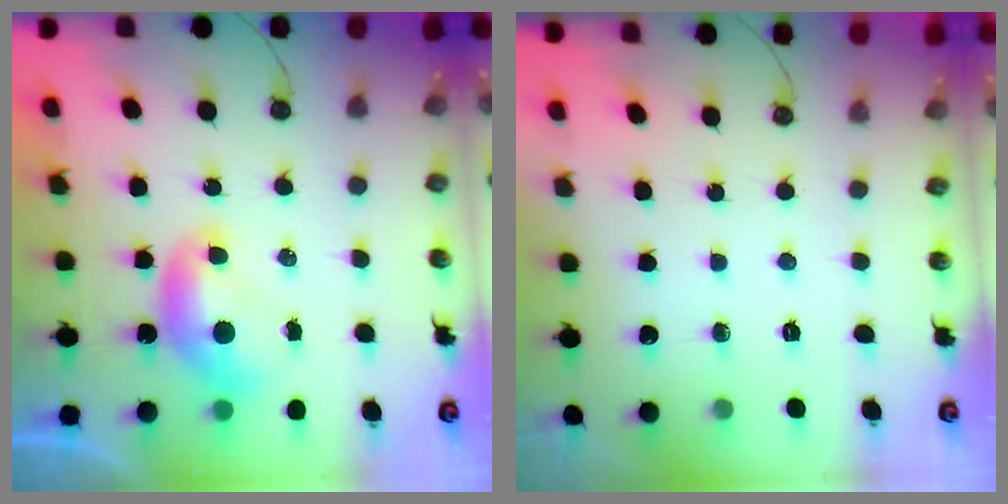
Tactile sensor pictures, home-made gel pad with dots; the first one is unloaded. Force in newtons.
{"total": 0.0}